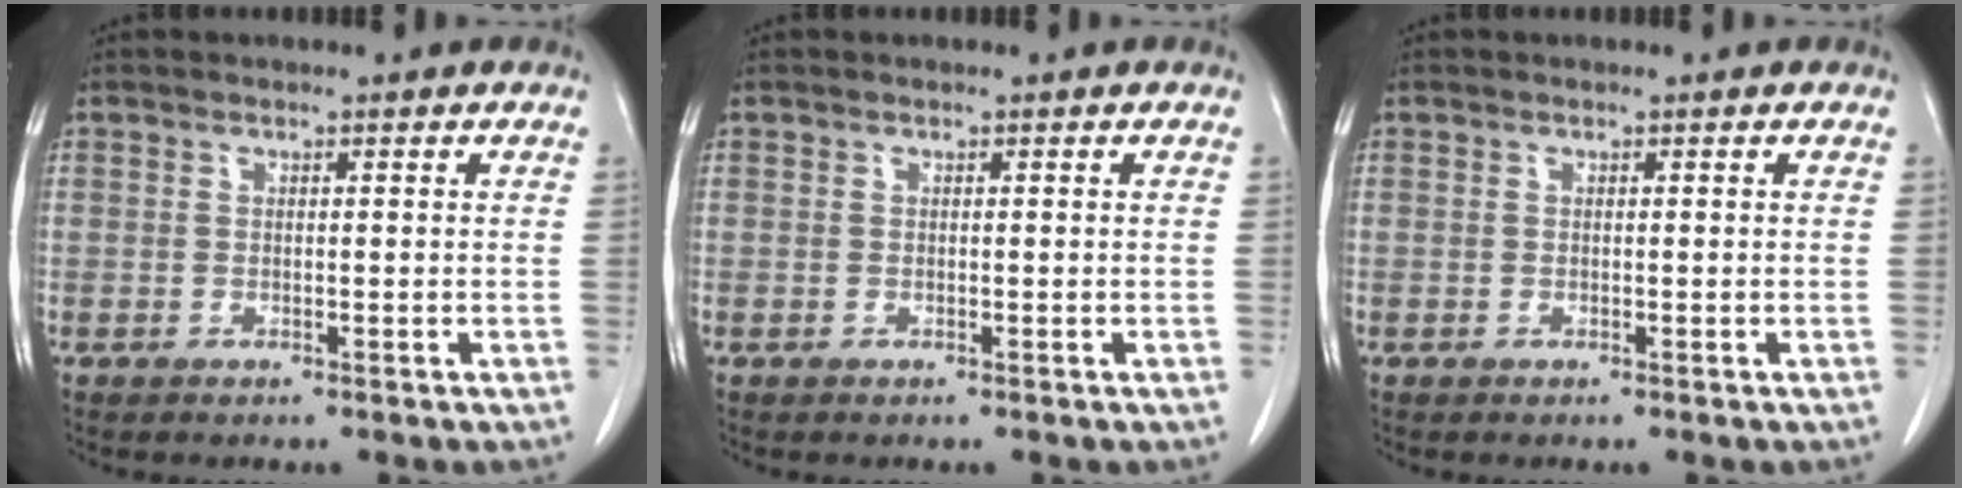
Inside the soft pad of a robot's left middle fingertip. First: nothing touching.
{"total": 0.0}
{"total": 0.0}